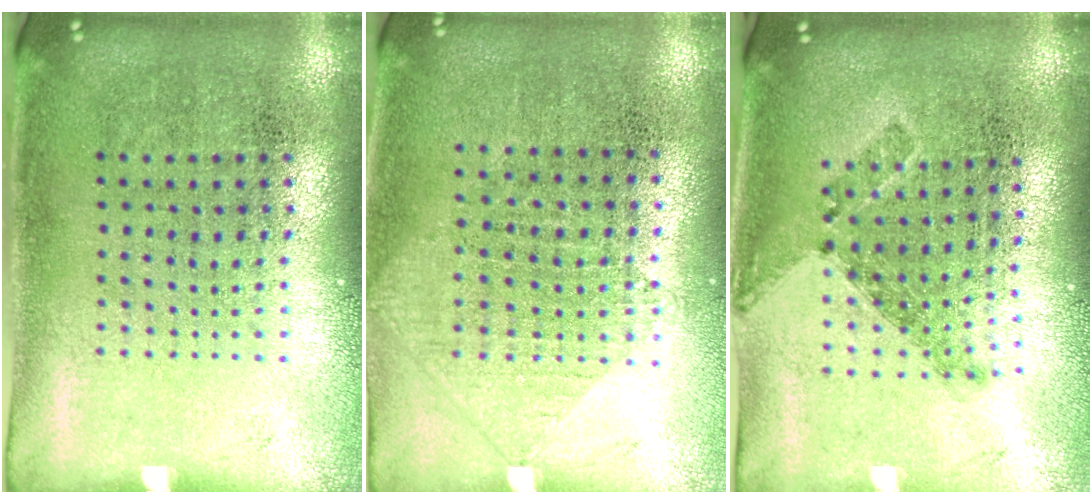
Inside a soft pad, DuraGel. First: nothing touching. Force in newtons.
{"total": 0.9, "press": 0.9, "slide": 0.3}
{"total": 0.6, "press": 0.5, "slide": 0.3}